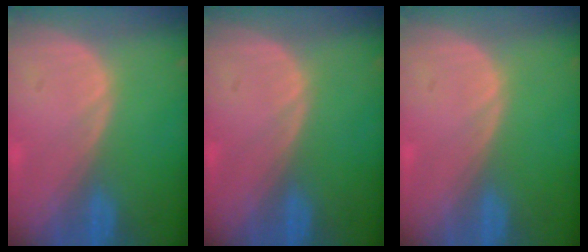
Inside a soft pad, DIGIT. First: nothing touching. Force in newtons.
{"total": 0.0}
{"total": 0.0}